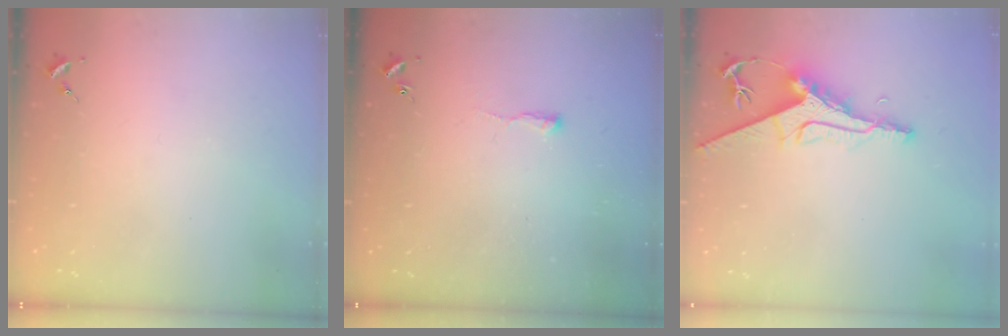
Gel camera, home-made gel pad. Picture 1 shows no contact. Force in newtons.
{"total": 3.0, "press": 3.0, "slide": 0.5}
{"total": 9.8, "press": 9.7, "slide": 1.1}